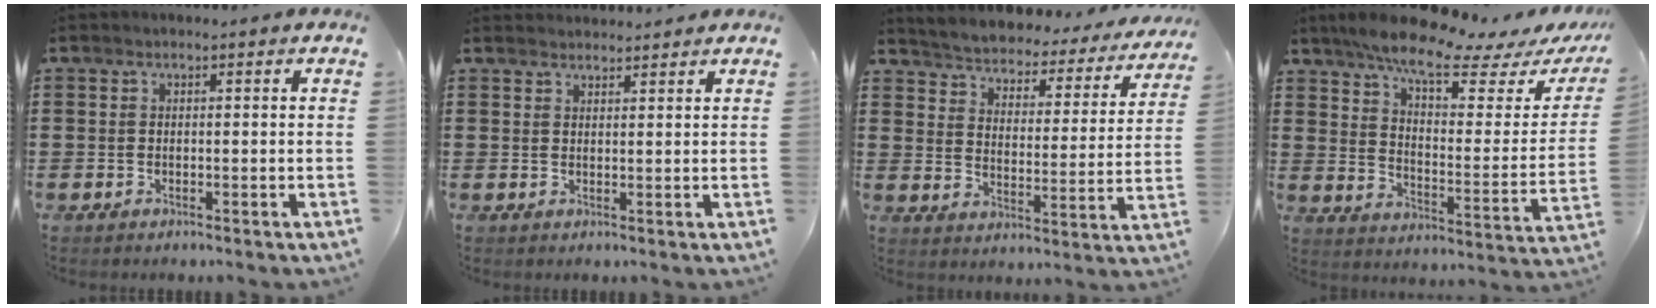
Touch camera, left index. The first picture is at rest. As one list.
[{"total": 2.0, "force": [1.9, 0.1, -0.2], "torque": [-0.002, -0.002, 0.038]}, {"total": 2.7, "force": [2.7, 0.1, 0.1], "torque": [-0.022, -0.033, 0.034]}, {"total": 10.4, "force": [8.2, 1.6, 6.1], "torque": [-0.129, -0.046, 0.137]}]